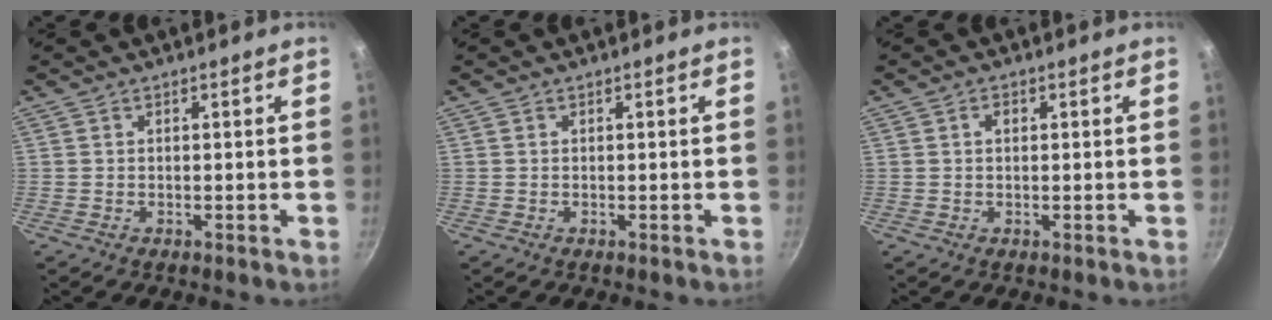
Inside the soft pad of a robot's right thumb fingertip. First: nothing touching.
{"total": 0.0}
{"total": 1.5, "force": [0.4, 1.1, 1.0], "torque": [-0.013, 0.004, 0.004]}